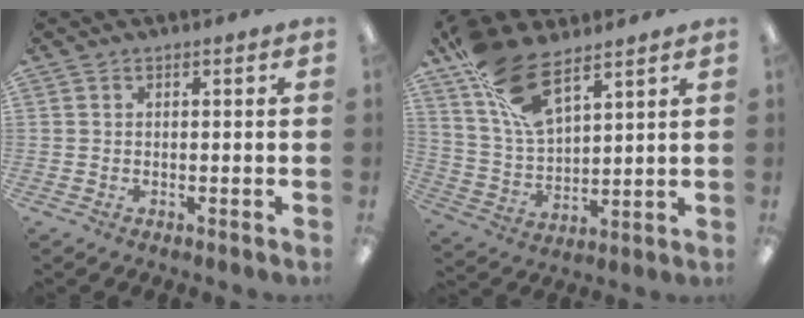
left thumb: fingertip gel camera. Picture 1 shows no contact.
{"total": 14.2, "force": [9.8, 5.7, 8.5], "torque": [-0.186, -0.040, 0.182]}